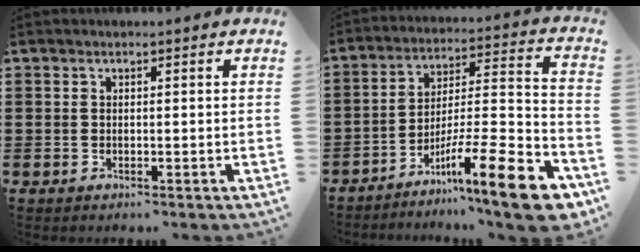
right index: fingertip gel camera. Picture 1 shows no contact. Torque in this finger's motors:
{"motor_torque": [1.97, -0.17, 1.04, 0.09]}